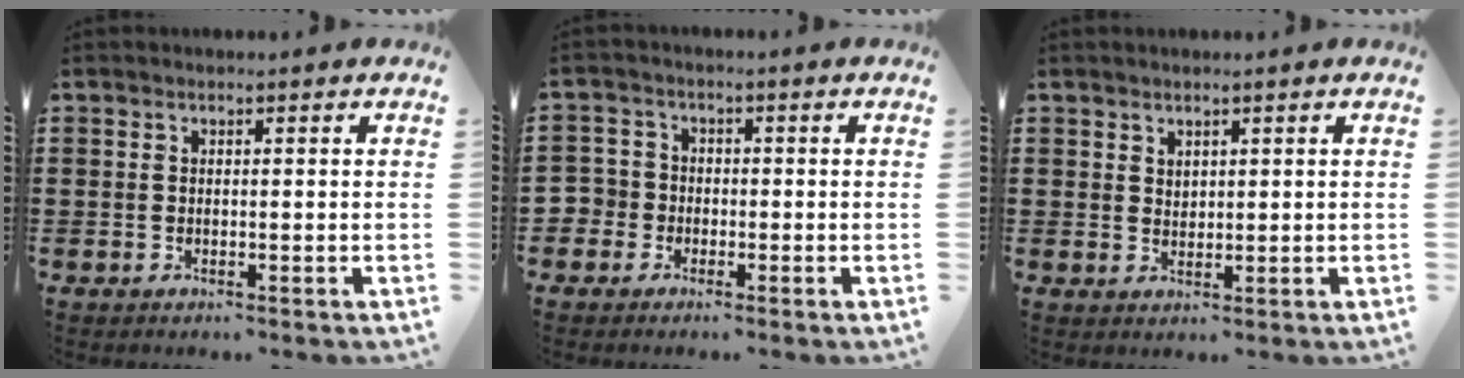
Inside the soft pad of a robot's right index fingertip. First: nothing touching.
{"total": 3.1, "force": [-1.6, 2.6, 0.3], "torque": [-0.035, -0.002, -0.042]}
{"total": 1.6, "force": [1.4, 0.8, 0.2], "torque": [-0.005, 0.002, 0.028]}